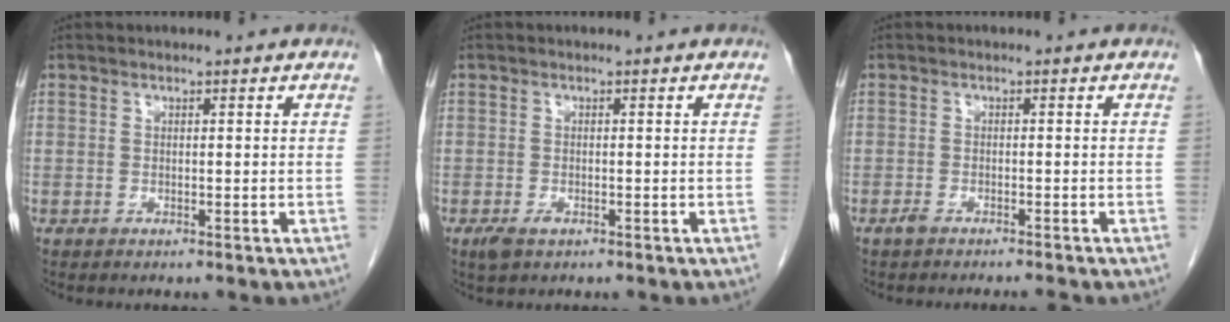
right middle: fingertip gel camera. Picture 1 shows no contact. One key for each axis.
{"total": 1.9, "fx": -1.0, "fy": 0.9, "fz": 1.3, "tx": -0.031, "ty": -0.003, "tz": -0.013}
{"total": 3.2, "fx": -2.9, "fy": 0.0, "fz": 1.5, "tx": -0.024, "ty": -0.004, "tz": -0.041}